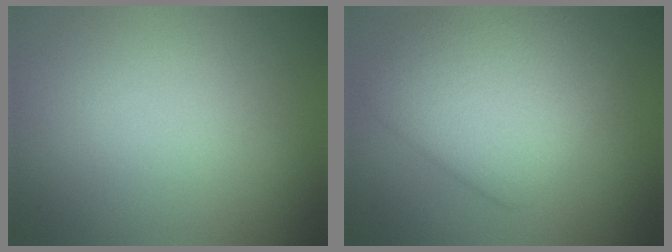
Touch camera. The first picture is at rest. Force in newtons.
{"total": 6.3, "press": 6.2, "slide": 0.4}